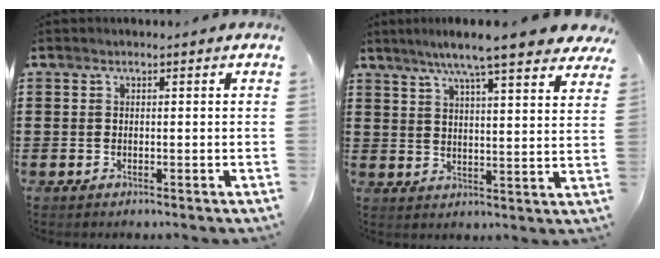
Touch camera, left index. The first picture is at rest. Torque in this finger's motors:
{"motor_torque": [1.04, -1.10, 1.05, 0.21]}